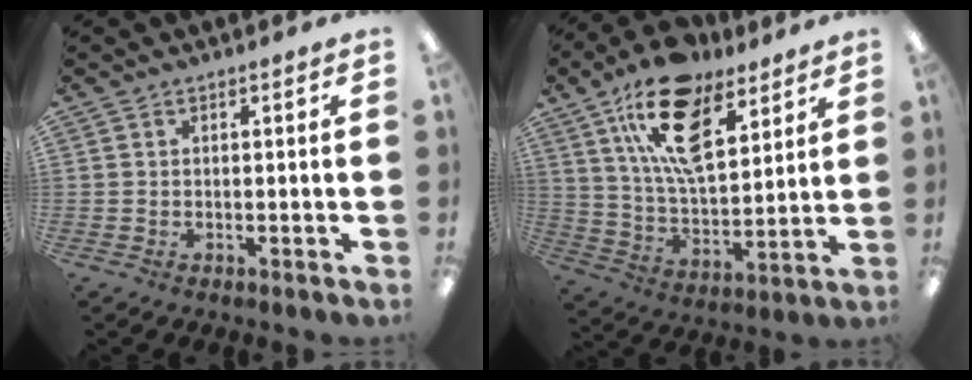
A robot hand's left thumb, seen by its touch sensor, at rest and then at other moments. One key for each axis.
{"total": 19.1, "fx": 11.7, "fy": 8.9, "fz": 12.2, "tx": -0.219, "ty": -0.042, "tz": 0.208}